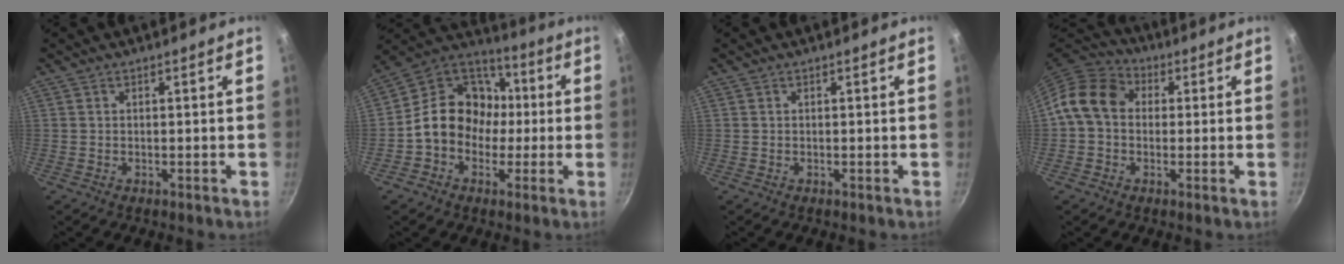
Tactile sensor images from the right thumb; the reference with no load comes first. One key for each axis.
{"total": 15.4, "fx": -1.0, "fy": 13.0, "fz": 8.3, "tx": -0.088, "ty": 0.049, "tz": -0.037}
{"total": 0.0}
{"total": 10.1, "fx": 1.0, "fy": 8.2, "fz": 5.9, "tx": -0.082, "ty": 0.023, "tz": -0.004}